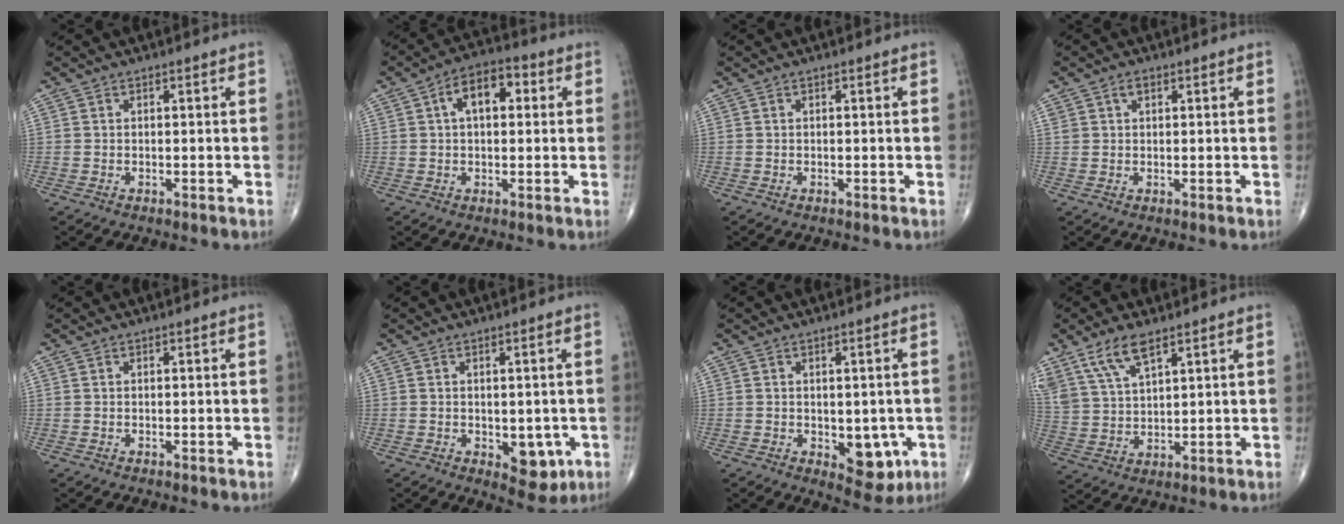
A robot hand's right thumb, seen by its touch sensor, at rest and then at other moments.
{"total": 8.6, "force": [2.0, 4.8, 6.8], "torque": [-0.096, 0.022, 0.025]}
{"total": 0.0}
{"total": 1.9, "force": [0.9, 1.2, 1.1], "torque": [-0.015, 0.002, 0.018]}
{"total": 0.0}
{"total": 6.0, "force": [-1.5, 3.6, 4.6], "torque": [-0.024, -0.004, -0.009]}
{"total": 7.2, "force": [-1.7, 4.3, 5.5], "torque": [-0.029, -0.004, -0.010]}
{"total": 8.6, "force": [5.7, 3.1, 5.6], "torque": [-0.113, -0.016, 0.124]}